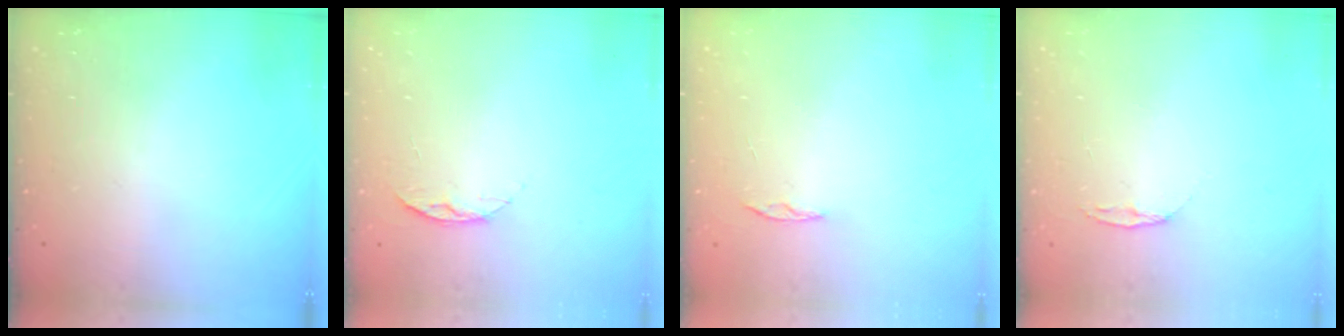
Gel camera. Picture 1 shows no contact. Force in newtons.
{"total": 6.2, "press": 6.1, "slide": 0.7}
{"total": 4.0, "press": 3.9, "slide": 0.4}
{"total": 4.1, "press": 4.1, "slide": 0.5}